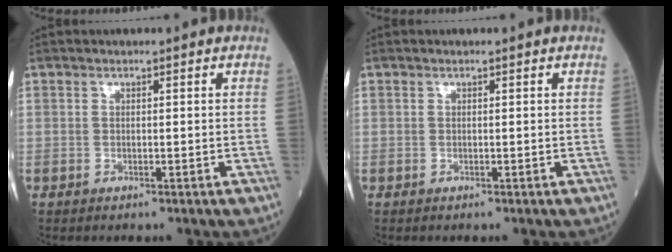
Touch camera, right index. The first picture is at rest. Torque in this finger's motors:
{"motor_torque": [0.05, 0.02, 0.00, 0.00]}